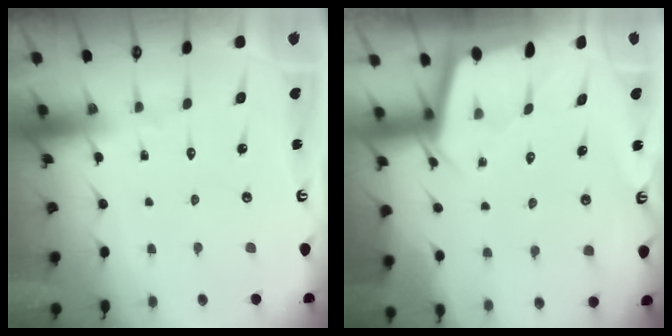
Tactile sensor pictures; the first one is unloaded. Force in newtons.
{"total": 2.1, "press": 2.1, "slide": 0.2}